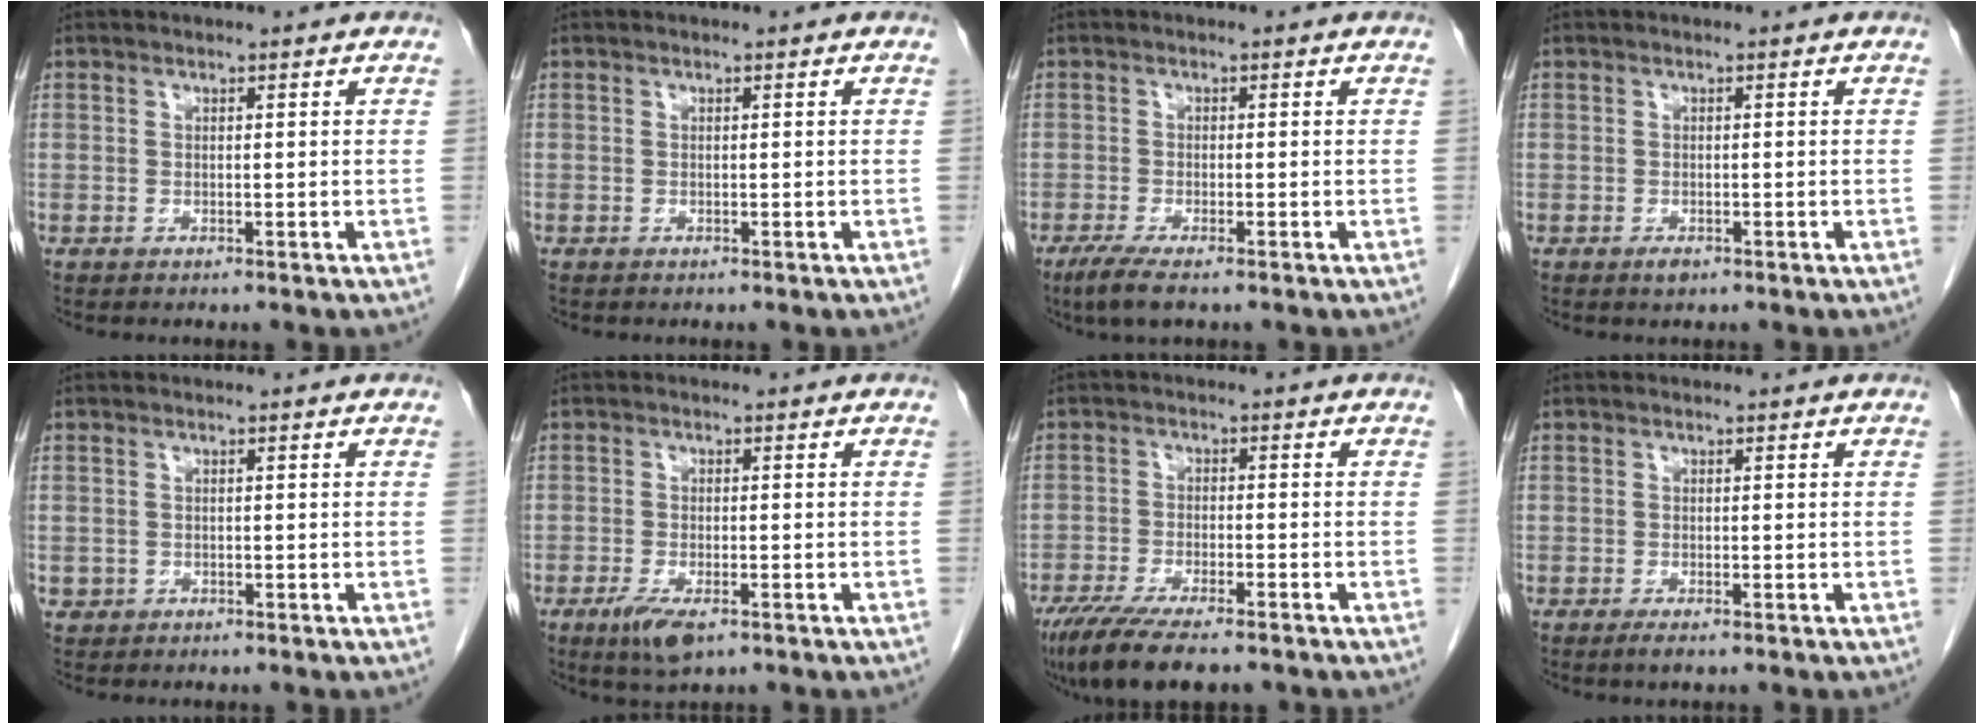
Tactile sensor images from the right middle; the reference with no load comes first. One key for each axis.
{"total": 0.0}
{"total": 4.3, "fx": -2.9, "fy": 0.6, "fz": 3.1, "tx": -0.063, "ty": -0.014, "tz": -0.051}
{"total": 1.1, "fx": -0.7, "fy": 0.5, "fz": 0.7, "tx": -0.012, "ty": 0.000, "tz": -0.007}
{"total": 0.8, "fx": -0.2, "fy": 0.8, "fz": 0.1, "tx": 0.002, "ty": 0.005, "tz": -0.001}
{"total": 4.9, "fx": -2.7, "fy": 1.6, "fz": 3.8, "tx": -0.073, "ty": -0.009, "tz": -0.041}
{"total": 11.8, "fx": -9.1, "fy": 2.4, "fz": 7.1, "tx": -0.118, "ty": -0.025, "tz": -0.145}
{"total": 1.5, "fx": -0.9, "fy": 0.2, "fz": 1.1, "tx": -0.022, "ty": -0.005, "tz": -0.014}